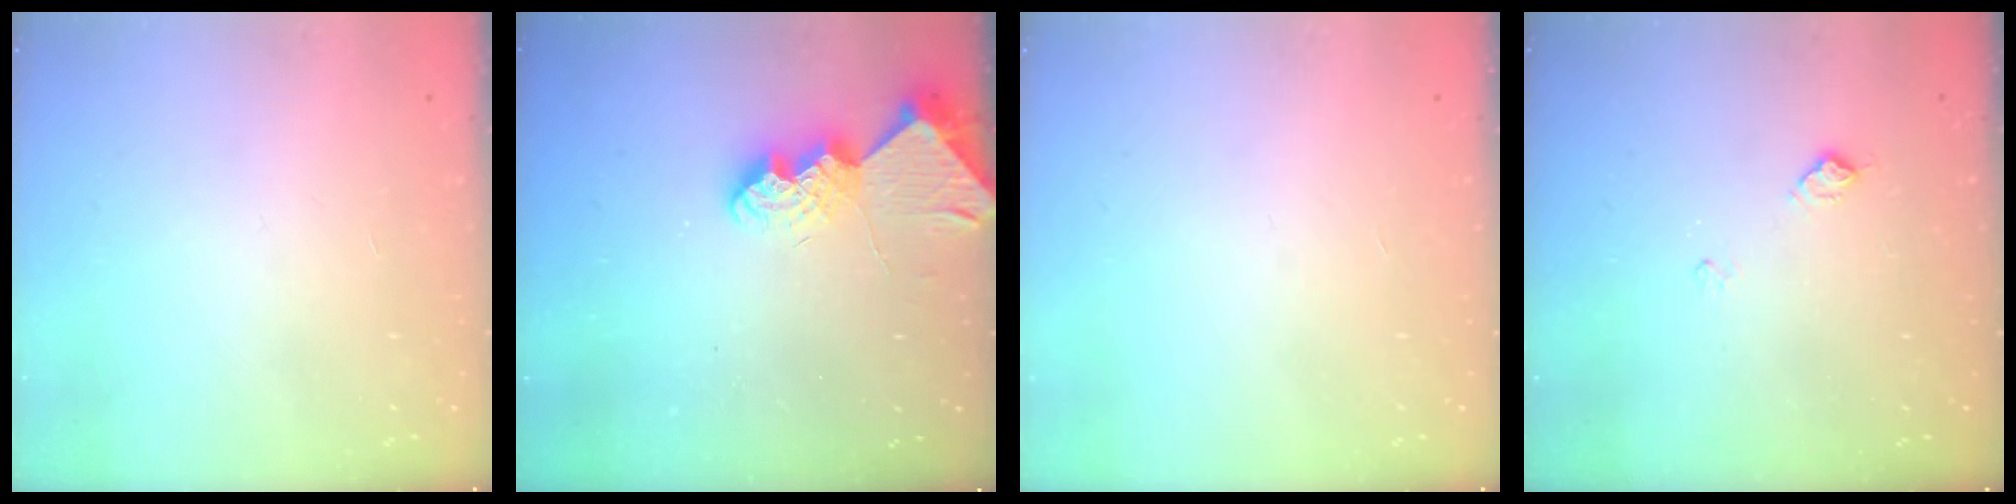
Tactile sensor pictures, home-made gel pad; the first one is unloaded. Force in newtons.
{"total": 9.1, "press": 9.0, "slide": 0.7}
{"total": 0.0}
{"total": 6.7, "press": 6.7, "slide": 0.8}